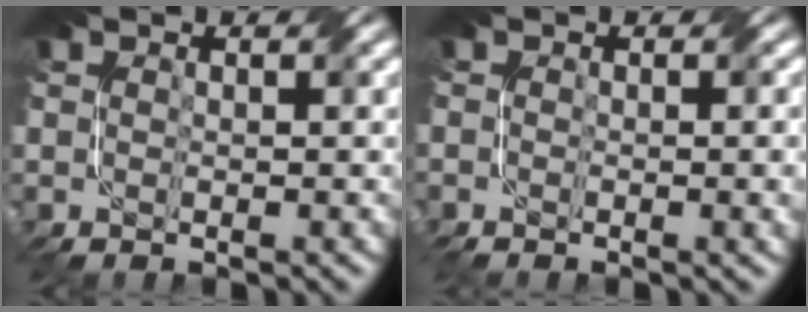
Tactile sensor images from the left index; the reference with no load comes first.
{"total": 2.3, "force": [-1.4, 0.8, 1.6], "torque": [0.004, 0.005, -0.010]}